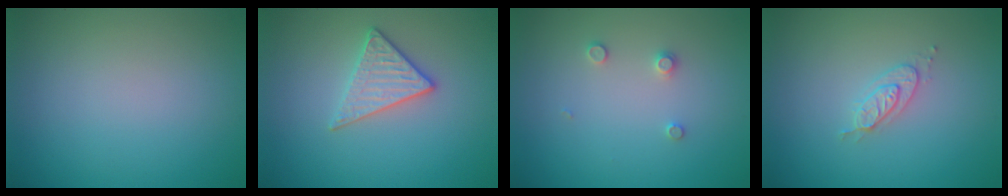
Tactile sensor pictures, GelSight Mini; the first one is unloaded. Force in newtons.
{"total": 2.7, "press": 2.6, "slide": 1.0}
{"total": 1.0, "press": 1.0, "slide": 0.2}
{"total": 2.0, "press": 2.0, "slide": 0.4}